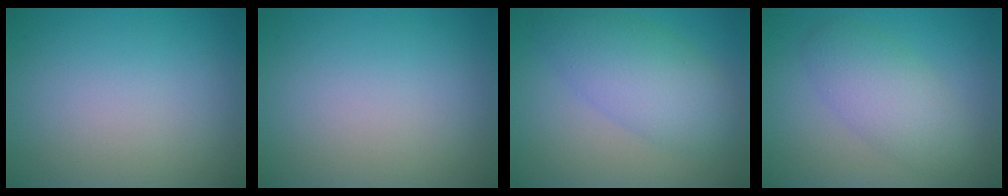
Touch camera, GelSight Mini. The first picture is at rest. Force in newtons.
{"total": 0.0}
{"total": 5.6, "press": 5.6, "slide": 0.0}
{"total": 4.1, "press": 4.0, "slide": 0.4}